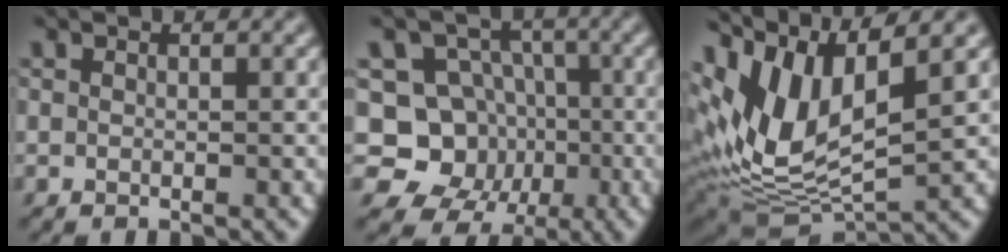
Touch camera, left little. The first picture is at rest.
{"total": 9.8, "force": [-2.0, 8.9, 3.5], "torque": [-0.049, 0.014, -0.065]}
{"total": 10.5, "force": [3.9, 4.6, 8.6], "torque": [-0.193, 0.006, 0.074]}